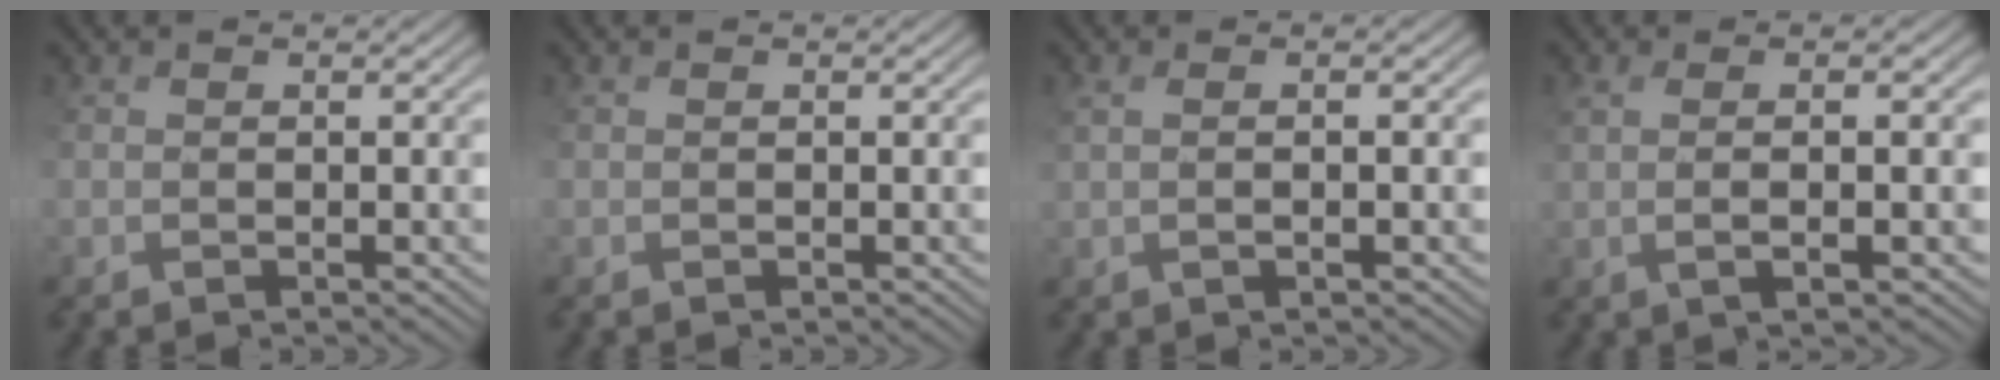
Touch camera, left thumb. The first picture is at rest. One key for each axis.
{"total": 0.0}
{"total": 1.4, "fx": 0.7, "fy": 0.2, "fz": 1.2, "tx": -0.020, "ty": 0.012, "tz": 0.012}
{"total": 3.2, "fx": 0.6, "fy": 0.6, "fz": 3.0, "tx": -0.055, "ty": 0.012, "tz": 0.014}